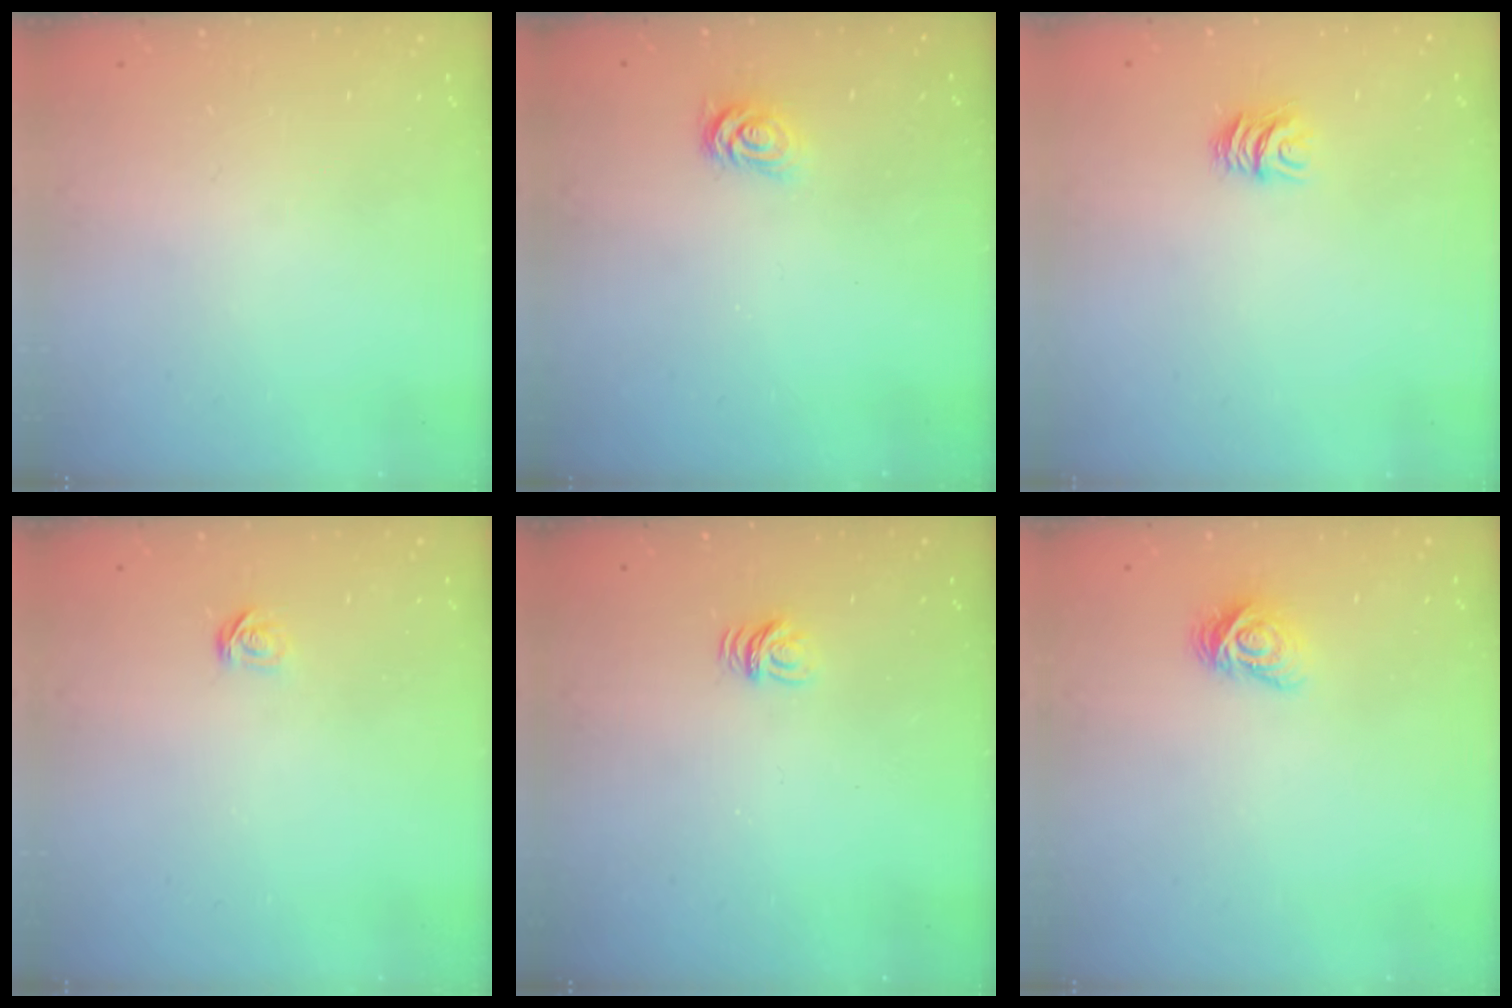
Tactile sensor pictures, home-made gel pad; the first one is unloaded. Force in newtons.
{"total": 2.6, "press": 2.6, "slide": 0.4}
{"total": 6.1, "press": 6.1, "slide": 0.3}
{"total": 2.3, "press": 2.3, "slide": 0.1}
{"total": 4.1, "press": 4.0, "slide": 0.3}
{"total": 5.0, "press": 4.9, "slide": 0.7}